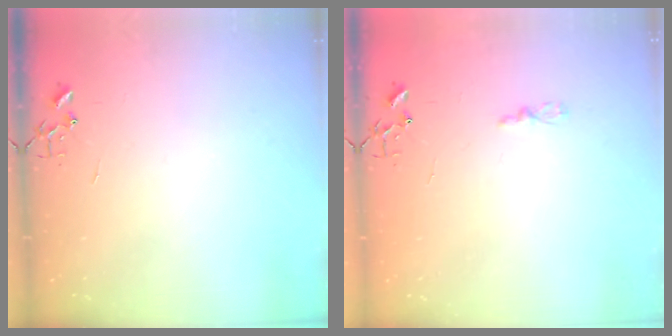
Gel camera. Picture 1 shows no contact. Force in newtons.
{"total": 2.9, "press": 2.9, "slide": 0.4}